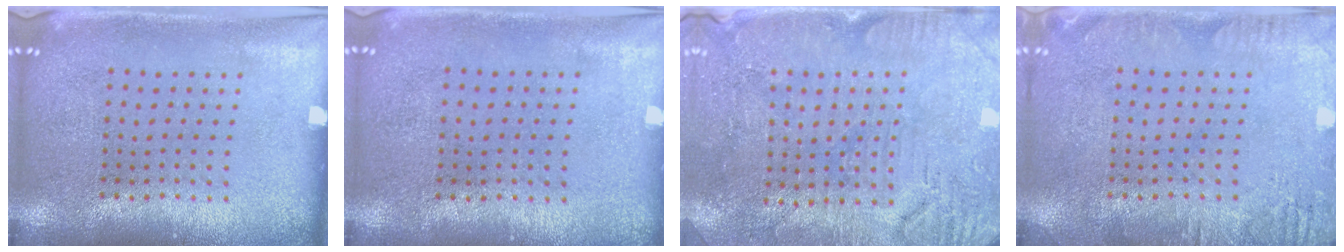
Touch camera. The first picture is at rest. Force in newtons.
{"total": 0.0}
{"total": 3.0, "press": 2.9, "slide": 0.8}
{"total": 2.3, "press": 2.3, "slide": 0.2}